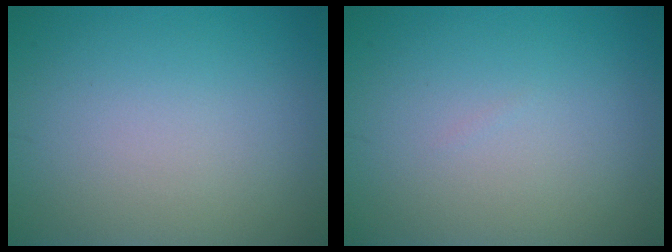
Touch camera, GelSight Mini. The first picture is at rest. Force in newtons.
{"total": 0.0}